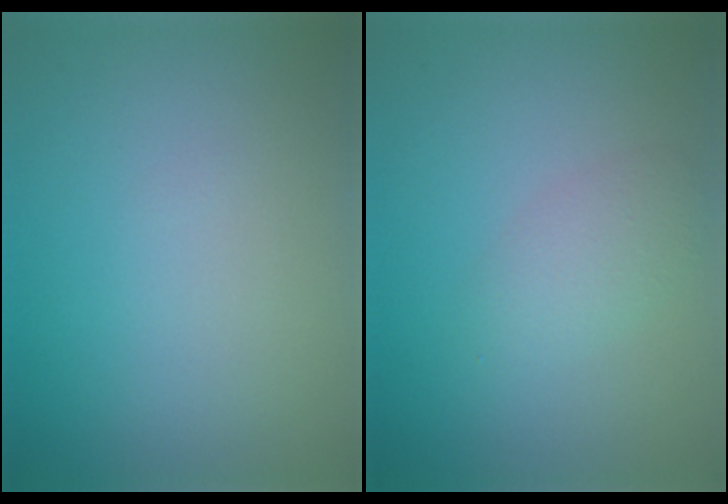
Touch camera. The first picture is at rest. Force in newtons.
{"total": 2.1, "press": 2.1, "slide": 0.0}